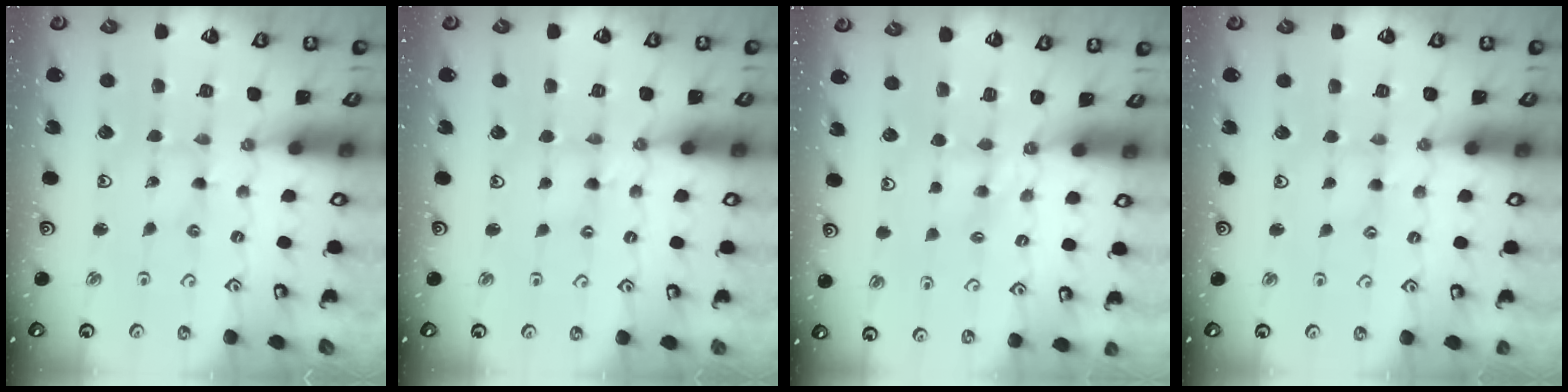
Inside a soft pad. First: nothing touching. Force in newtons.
{"total": 2.3, "press": 2.3, "slide": 0.3}
{"total": 3.8, "press": 3.7, "slide": 0.4}
{"total": 1.6, "press": 1.6, "slide": 0.3}